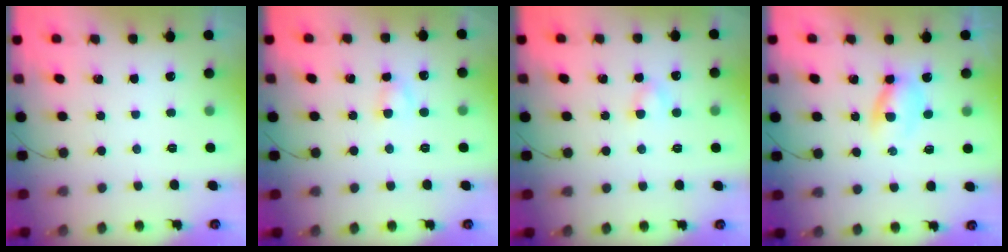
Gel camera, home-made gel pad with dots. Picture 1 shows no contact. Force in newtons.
{"total": 3.7, "press": 3.5, "slide": 1.3}
{"total": 3.1, "press": 3.0, "slide": 0.7}
{"total": 3.3, "press": 3.0, "slide": 1.3}